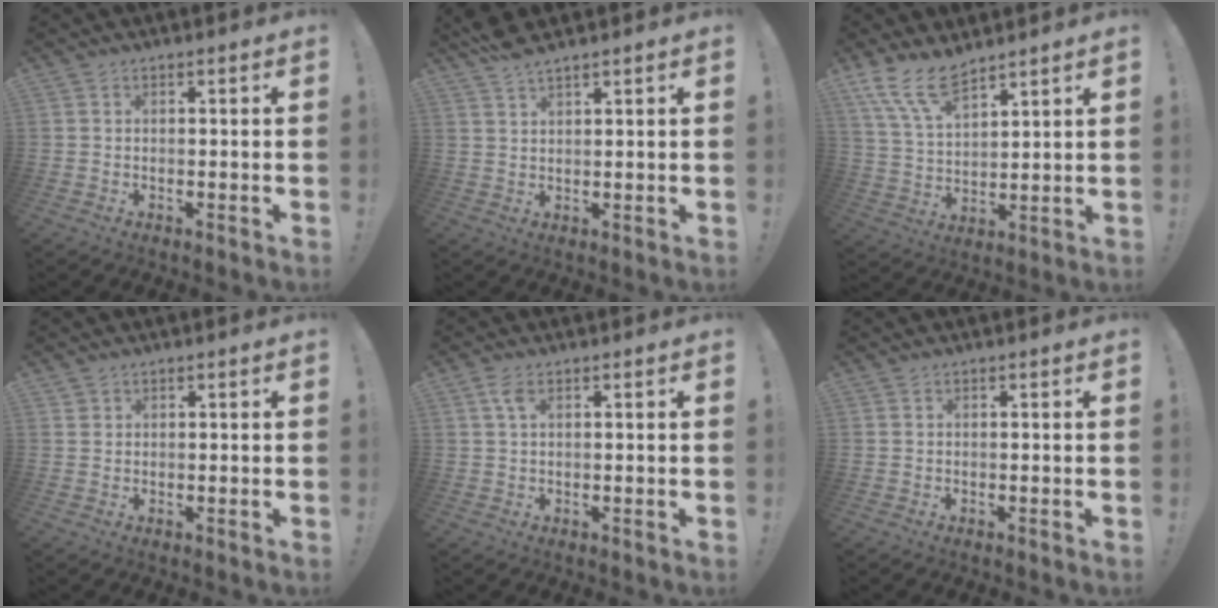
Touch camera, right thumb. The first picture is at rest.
{"total": 4.0, "force": [3.6, 0.2, 1.8], "torque": [-0.041, -0.015, 0.065]}
{"total": 11.7, "force": [9.0, 4.5, 6.0], "torque": [-0.130, -0.046, 0.174]}
{"total": 1.1, "force": [0.9, 0.6, 0.2], "torque": [0.004, -0.004, 0.015]}
{"total": 3.2, "force": [1.2, 1.3, 2.6], "torque": [-0.048, 0.000, 0.019]}
{"total": 0.0}